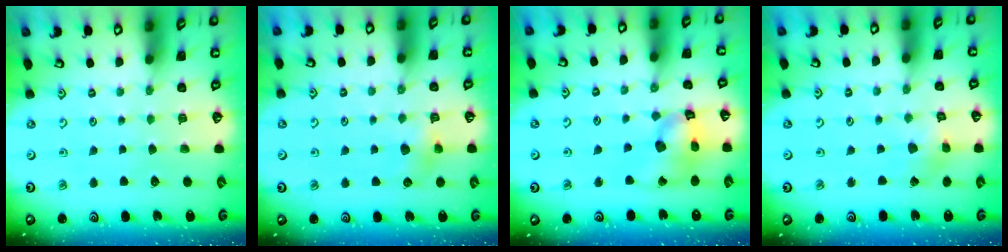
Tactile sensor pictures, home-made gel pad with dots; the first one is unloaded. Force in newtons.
{"total": 4.7, "press": 4.6, "slide": 0.5}
{"total": 13.9, "press": 13.8, "slide": 1.8}
{"total": 2.6, "press": 2.6, "slide": 0.1}